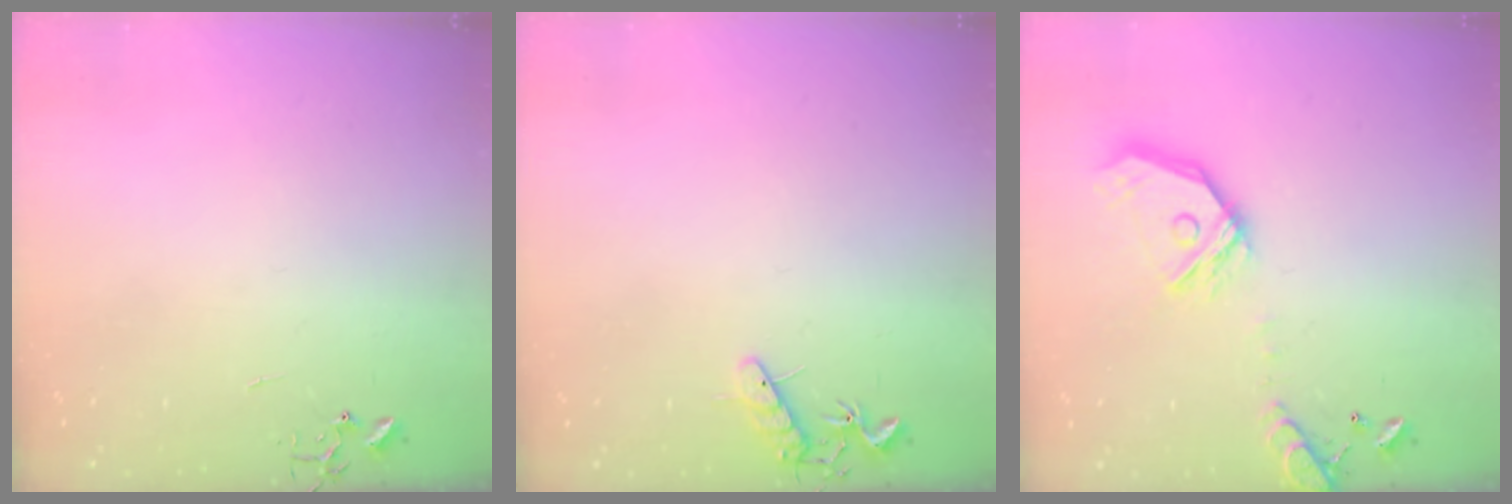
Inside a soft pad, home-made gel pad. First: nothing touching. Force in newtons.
{"total": 7.5, "press": 7.4, "slide": 0.6}
{"total": 17.0, "press": 16.8, "slide": 2.7}